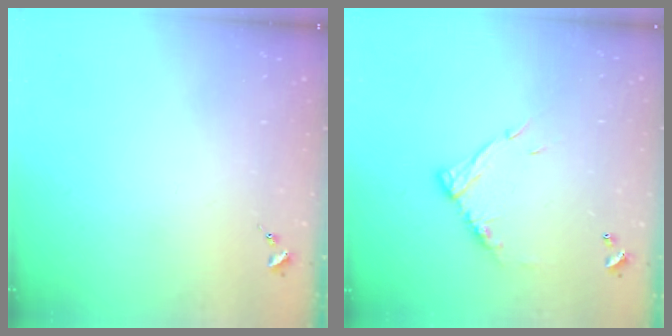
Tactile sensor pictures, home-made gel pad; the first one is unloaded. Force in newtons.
{"total": 10.9, "press": 10.9, "slide": 0.8}